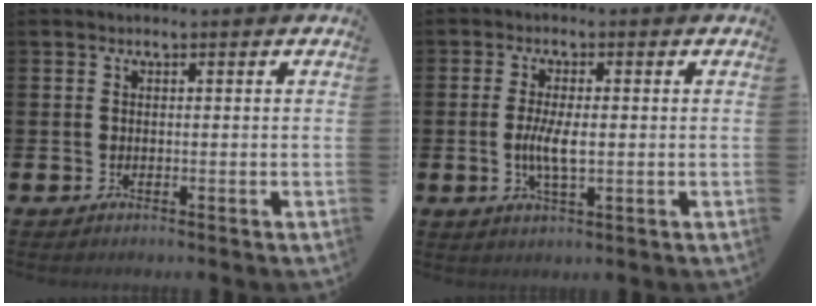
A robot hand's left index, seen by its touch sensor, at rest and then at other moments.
{"total": 4.5, "force": [-0.2, 1.5, 4.2], "torque": [-0.082, 0.001, -0.007]}